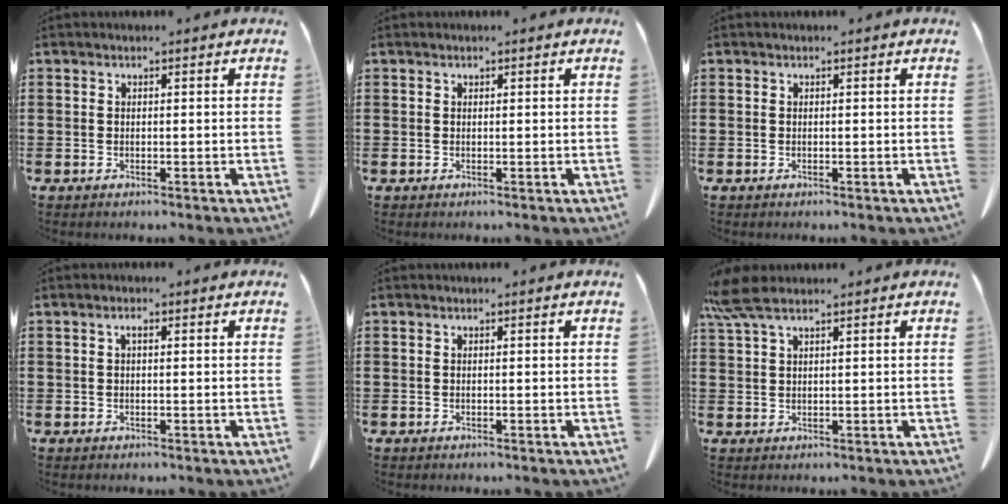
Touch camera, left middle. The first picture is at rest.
{"total": 0.0}
{"total": 0.0}
{"total": 1.3, "force": [0.2, 0.4, 1.2], "torque": [-0.025, 0.002, 0.003]}
{"total": 0.0}
{"total": 5.1, "force": [3.3, 1.4, 3.7], "torque": [-0.095, -0.005, 0.057]}